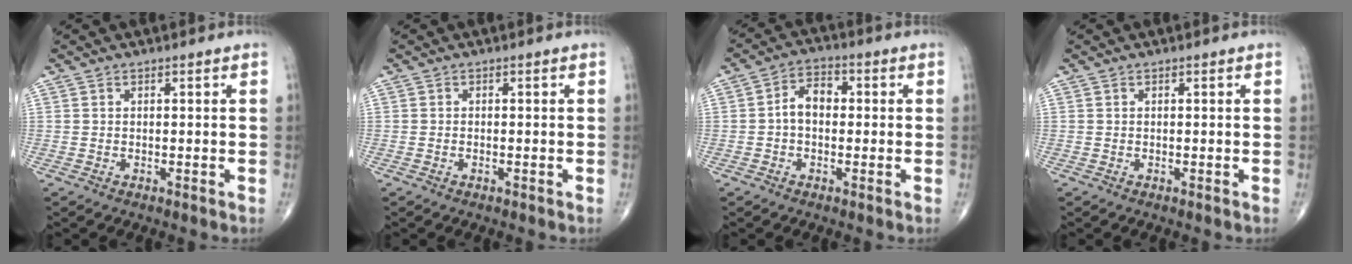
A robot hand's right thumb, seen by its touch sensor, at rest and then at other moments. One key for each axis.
{"total": 0.0}
{"total": 5.7, "fx": -0.1, "fy": 3.9, "fz": 4.1, "tx": -0.059, "ty": 0.023, "tz": -0.012}
{"total": 0.0}